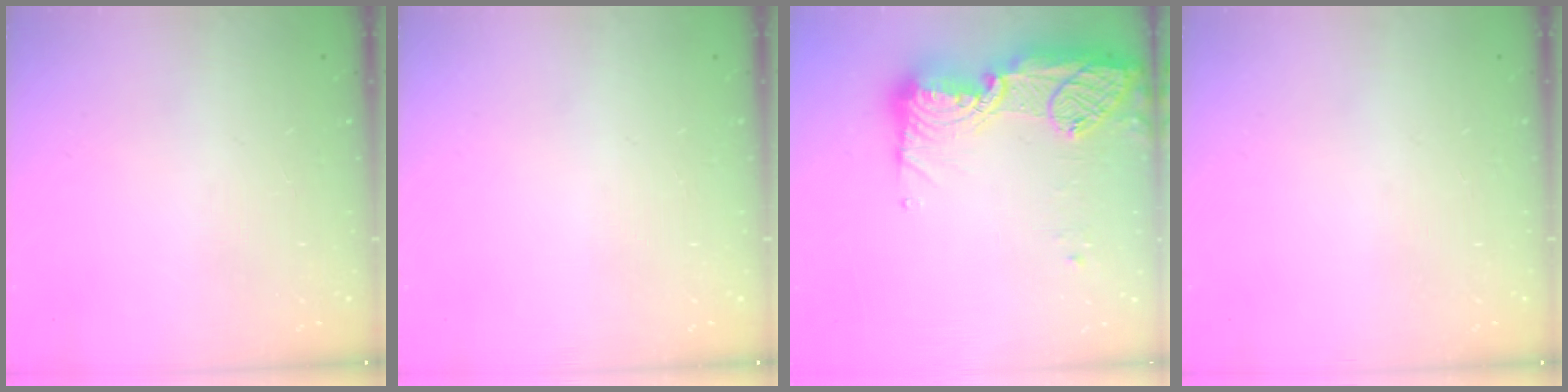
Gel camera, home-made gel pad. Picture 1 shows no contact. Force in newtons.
{"total": 0.0}
{"total": 21.5, "press": 20.4, "slide": 6.7}
{"total": 0.0}